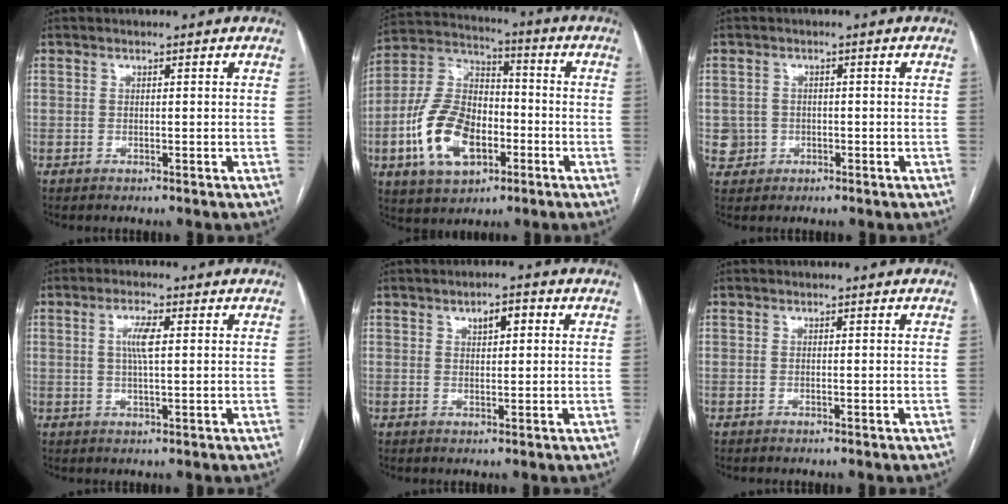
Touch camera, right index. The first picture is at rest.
{"total": 15.2, "force": [-4.9, 8.8, 11.4], "torque": [-0.248, 0.015, -0.086]}
{"total": 3.0, "force": [-0.6, 2.9, -0.1], "torque": [0.011, 0.010, -0.005]}
{"total": 4.0, "force": [0.9, 0.7, 3.8], "torque": [-0.074, 0.003, 0.017]}
{"total": 3.0, "force": [1.2, 1.2, 2.5], "torque": [-0.040, 0.008, 0.020]}
{"total": 0.0}